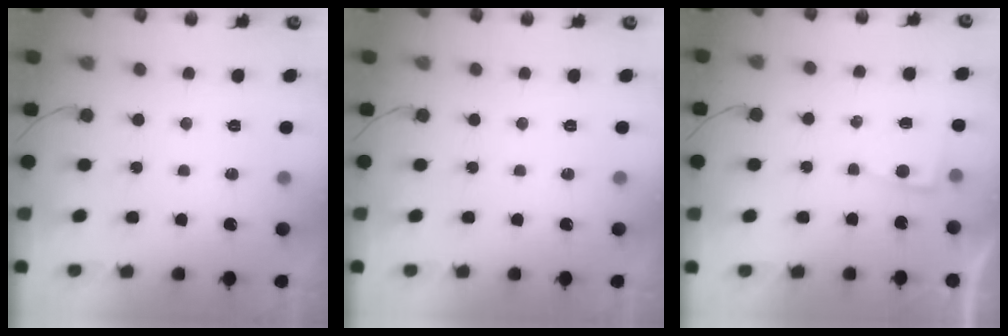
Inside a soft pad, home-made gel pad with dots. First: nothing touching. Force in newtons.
{"total": 0.0}
{"total": 1.8, "press": 1.8, "slide": 0.2}